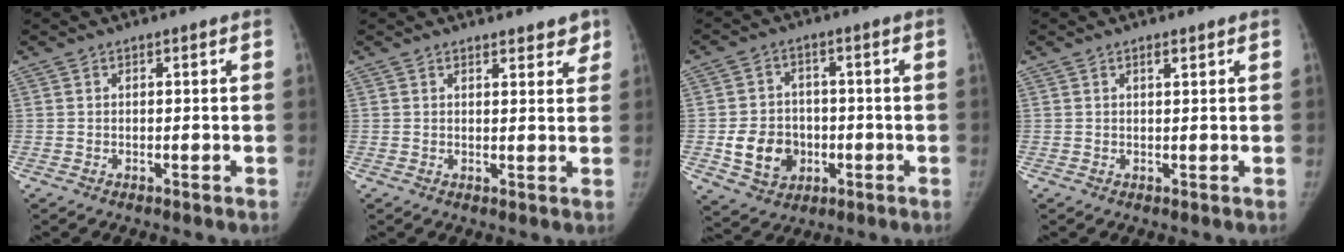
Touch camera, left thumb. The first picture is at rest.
{"total": 3.8, "force": [3.1, 1.5, 1.6], "torque": [0.007, -0.015, 0.037]}
{"total": 9.5, "force": [-1.9, 8.1, 4.7], "torque": [-0.048, 0.008, -0.024]}
{"total": 1.1, "force": [0.8, 0.3, 0.8], "torque": [-0.011, -0.004, 0.014]}